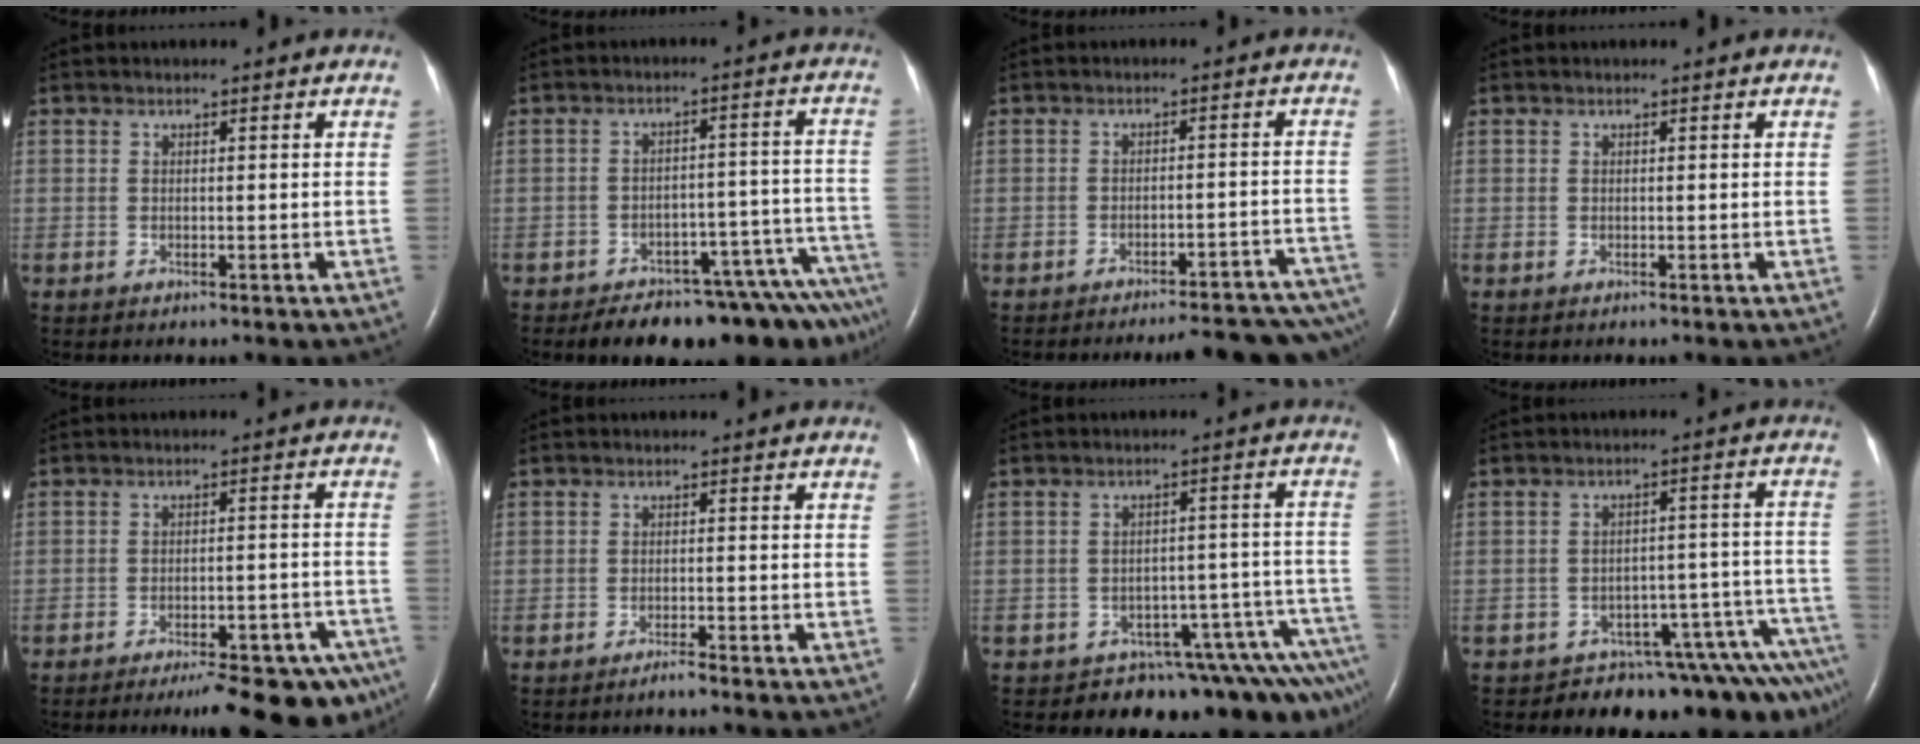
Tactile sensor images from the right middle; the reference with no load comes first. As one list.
[{"total": 15.1, "force": [-13.2, 2.5, 6.8], "torque": [-0.027, 0.033, -0.165]}, {"total": 16.2, "force": [-15.0, 2.6, 5.5], "torque": [-0.028, 0.014, -0.172]}, {"total": 0.0}, {"total": 15.0, "force": [-11.9, 4.0, 8.2], "torque": [-0.052, 0.018, -0.148]}, {"total": 1.4, "force": [-1.2, 0.0, 0.6], "torque": [-0.016, 0.000, -0.021]}, {"total": 11.1, "force": [-9.6, 4.4, 3.5], "torque": [-0.009, 0.056, -0.113]}, {"total": 11.4, "force": [-10.4, 3.5, 3.1], "torque": [-0.003, 0.059, -0.127]}]